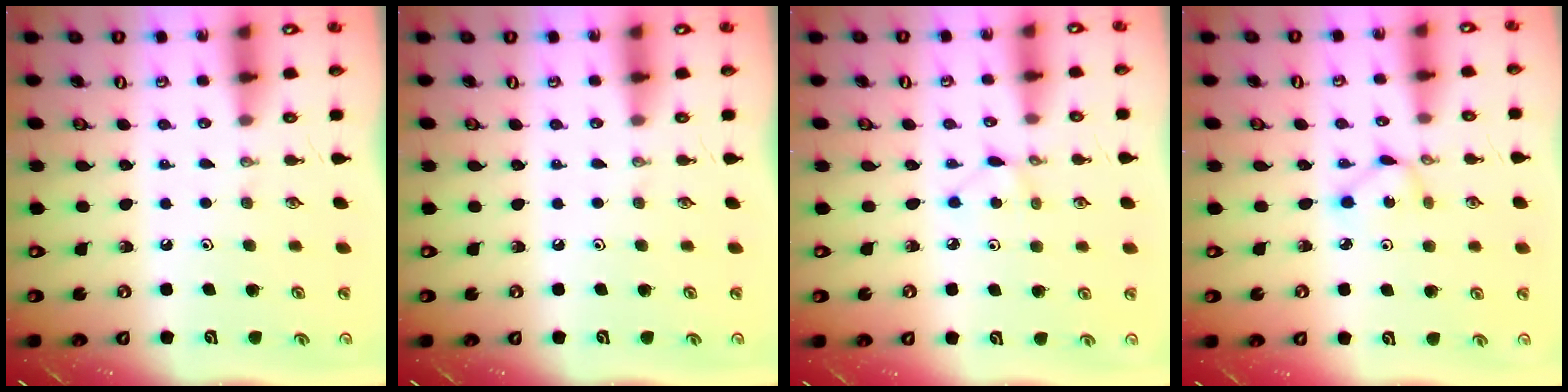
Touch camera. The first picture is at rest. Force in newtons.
{"total": 0.0}
{"total": 2.1, "press": 2.1, "slide": 0.3}
{"total": 2.0, "press": 2.0, "slide": 0.1}